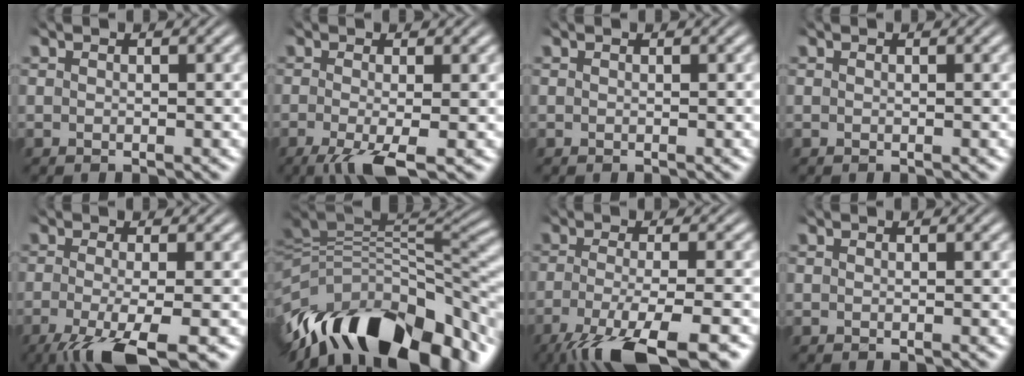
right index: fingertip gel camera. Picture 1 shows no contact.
{"total": 4.4, "force": [-2.6, 1.4, 3.3], "torque": [-0.074, -0.031, -0.027]}
{"total": 0.0}
{"total": 0.0}
{"total": 6.6, "force": [-3.7, 2.1, 5.1], "torque": [-0.102, -0.037, -0.041]}
{"total": 19.2, "force": [-4.7, 11.9, 14.3], "torque": [-0.247, -0.035, -0.061]}
{"total": 8.7, "force": [-5.4, 2.4, 6.4], "torque": [-0.120, -0.037, -0.062]}
{"total": 0.0}